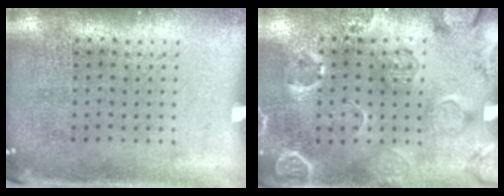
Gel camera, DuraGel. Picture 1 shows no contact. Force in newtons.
{"total": 2.6, "press": 2.0, "slide": 1.7}